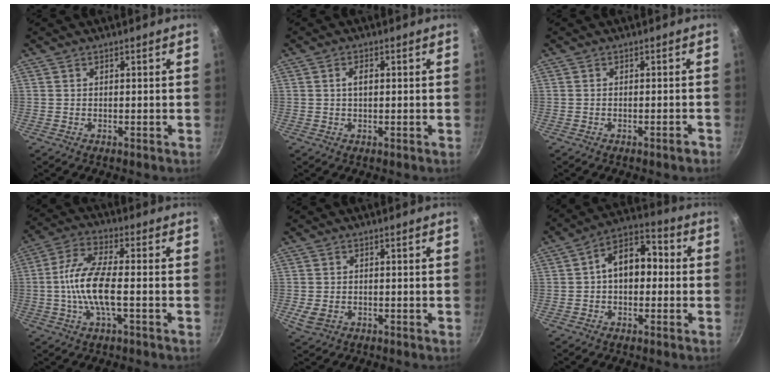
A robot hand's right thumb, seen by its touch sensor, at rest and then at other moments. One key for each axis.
{"total": 2.1, "fx": 0.3, "fy": 1.2, "fz": 1.8, "tx": -0.031, "ty": 0.005, "tz": 0.003}
{"total": 1.5, "fx": -1.0, "fy": 0.2, "fz": 1.1, "tx": -0.020, "ty": 0.011, "tz": -0.011}
{"total": 11.0, "fx": -1.8, "fy": 3.4, "fz": 10.3, "tx": -0.213, "ty": 0.023, "tz": -0.047}
{"total": 3.3, "fx": -0.8, "fy": 2.4, "fz": 2.1, "tx": -0.045, "ty": -0.003, "tz": -0.011}
{"total": 10.8, "fx": 0.4, "fy": 7.3, "fz": 8.0, "tx": -0.081, "ty": 0.040, "tz": -0.010}